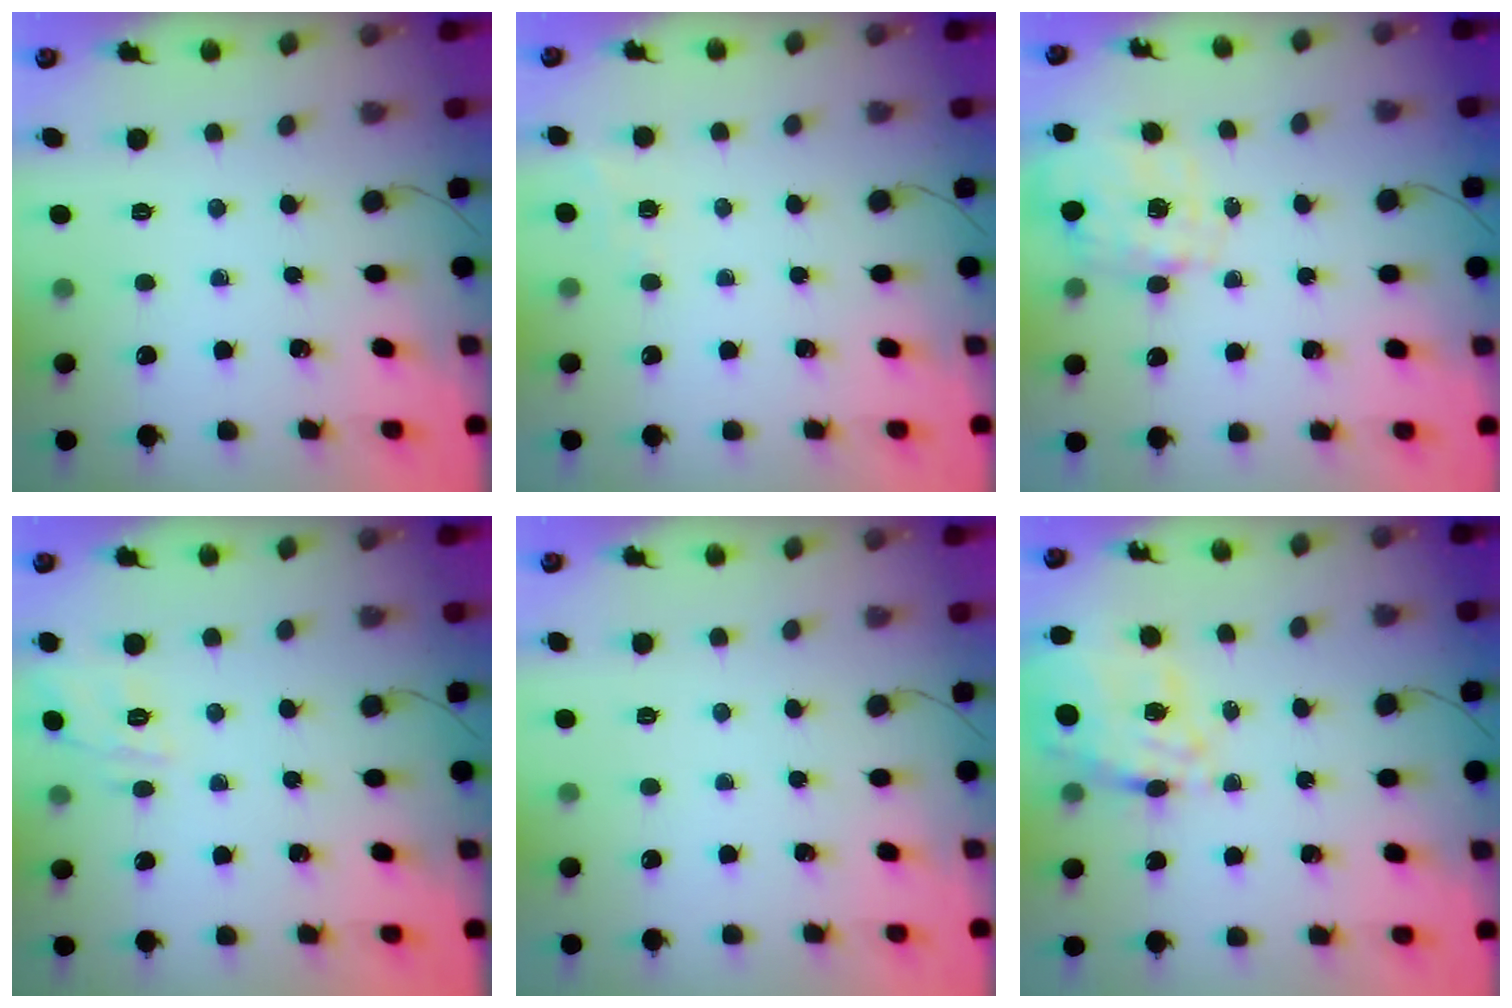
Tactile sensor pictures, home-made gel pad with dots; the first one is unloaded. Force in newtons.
{"total": 3.5, "press": 3.3, "slide": 1.3}
{"total": 2.7, "press": 2.6, "slide": 0.8}
{"total": 9.2, "press": 9.1, "slide": 1.7}
{"total": 2.4, "press": 2.3, "slide": 0.5}
{"total": 13.2, "press": 12.5, "slide": 4.5}